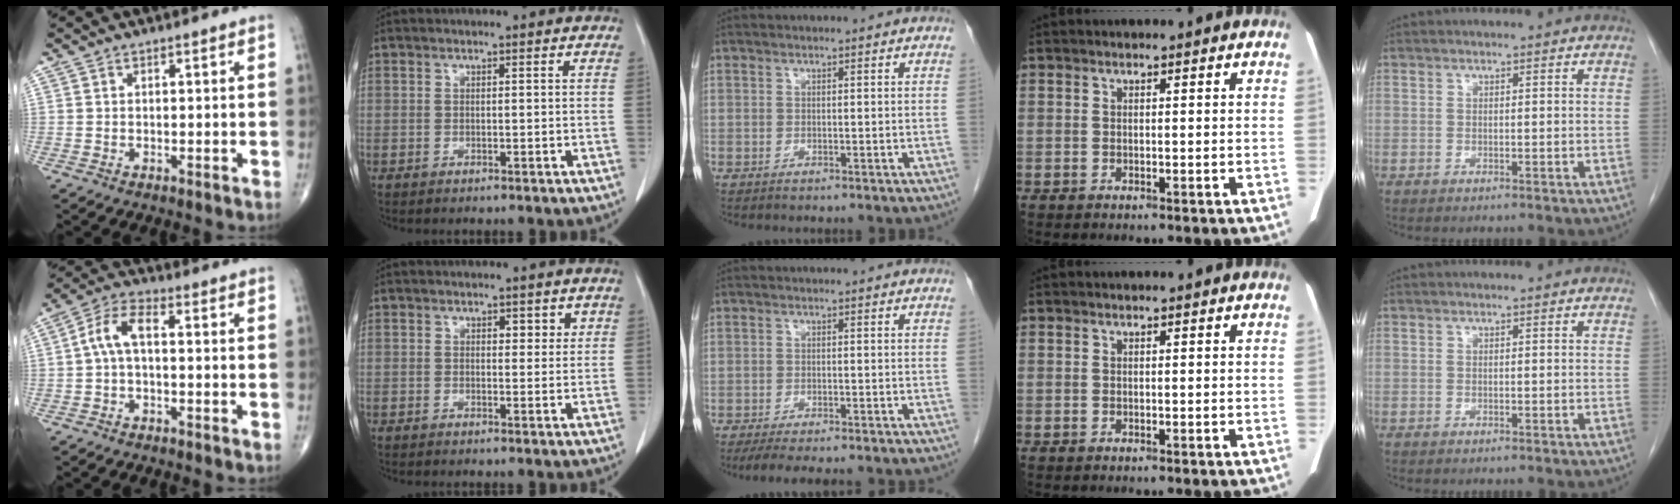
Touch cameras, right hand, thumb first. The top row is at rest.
{"thumb": {"total": 6.3, "force": [-0.2, 2.9, 5.5], "torque": [-0.109, 0.027, -0.014]}, "index": {"total": 2.3, "force": [1.3, 1.3, 1.3], "torque": [-0.012, -0.001, 0.019]}, "middle": {"total": 11.9, "force": [-10.4, 1.8, 5.5], "torque": [-0.070, -0.012, -0.132]}}